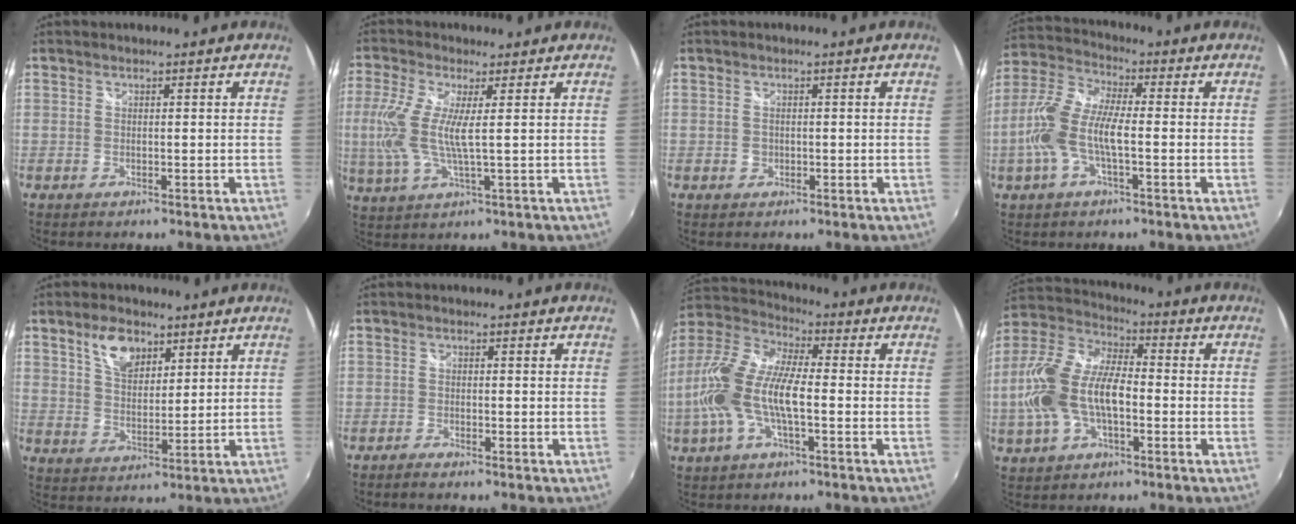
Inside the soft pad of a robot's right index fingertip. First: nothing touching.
{"total": 9.2, "force": [0.7, 1.5, 9.0], "torque": [-0.200, -0.006, 0.014]}
{"total": 1.3, "force": [-0.2, 1.2, 0.4], "torque": [-0.006, 0.000, -0.004]}
{"total": 11.6, "force": [-2.2, 3.8, 10.7], "torque": [-0.235, 0.006, -0.048]}
{"total": 7.3, "force": [4.3, 3.9, 4.5], "torque": [-0.079, 0.011, 0.079]}
{"total": 1.5, "force": [-1.4, 0.3, 0.7], "torque": [-0.021, -0.003, -0.029]}
{"total": 15.5, "force": [-2.7, 5.5, 14.3], "torque": [-0.292, 0.001, -0.060]}
{"total": 16.4, "force": [-3.0, 8.3, 13.8], "torque": [-0.292, 0.008, -0.060]}